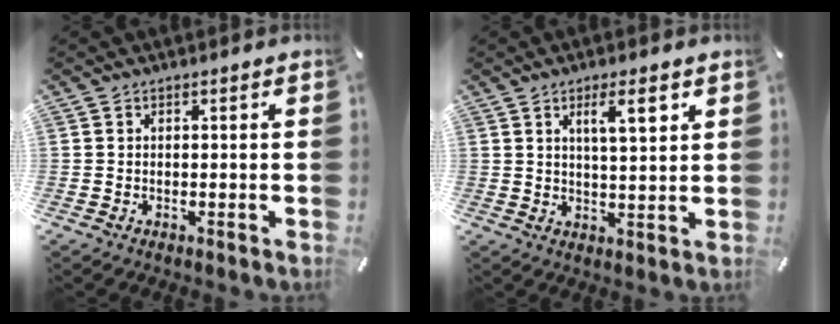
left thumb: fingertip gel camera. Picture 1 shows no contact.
{"total": 7.2, "force": [3.4, 1.9, 6.1], "torque": [-0.095, -0.012, 0.050]}